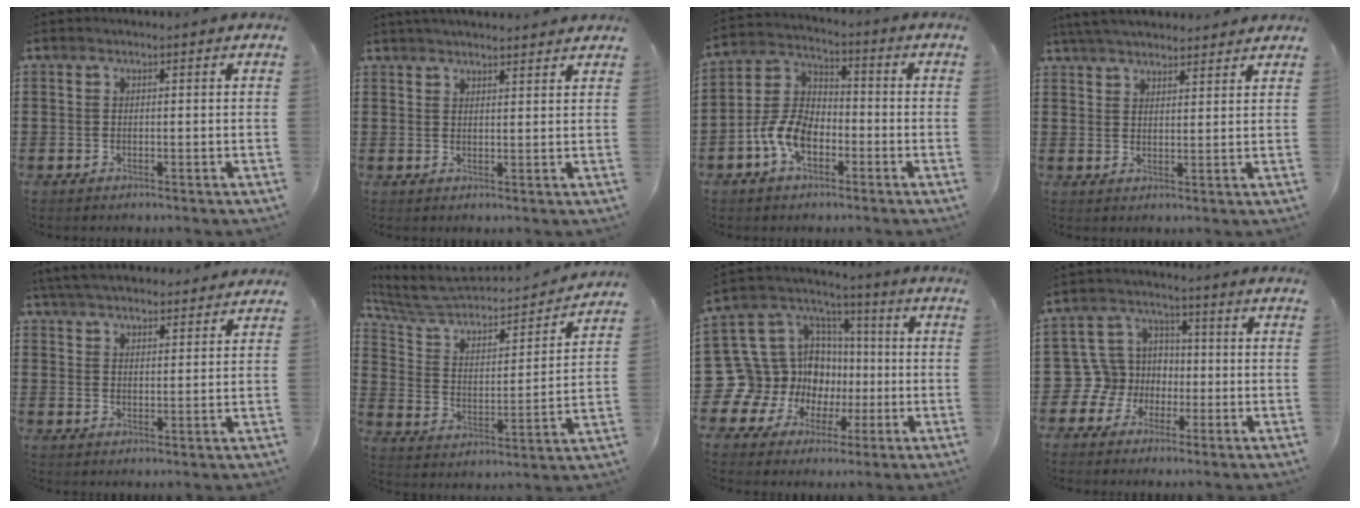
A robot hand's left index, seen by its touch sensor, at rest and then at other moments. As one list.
[{"total": 2.4, "force": [2.4, -0.1, 0.4], "torque": [-0.012, -0.002, 0.046]}, {"total": 7.7, "force": [-3.6, 4.5, 5.1], "torque": [-0.137, 0.003, -0.077]}, {"total": 4.8, "force": [4.7, 0.5, 1.1], "torque": [-0.035, -0.008, 0.088]}, {"total": 5.4, "force": [5.2, 0.8, 1.3], "torque": [-0.043, -0.013, 0.096]}, {"total": 6.8, "force": [6.1, 2.2, 2.1], "torque": [-0.075, -0.048, 0.099]}, {"total": 14.2, "force": [-2.8, 13.4, 3.7], "torque": [-0.127, -0.018, -0.021]}, {"total": 8.4, "force": [-0.9, 8.0, 2.4], "torque": [-0.110, 0.000, -0.019]}]